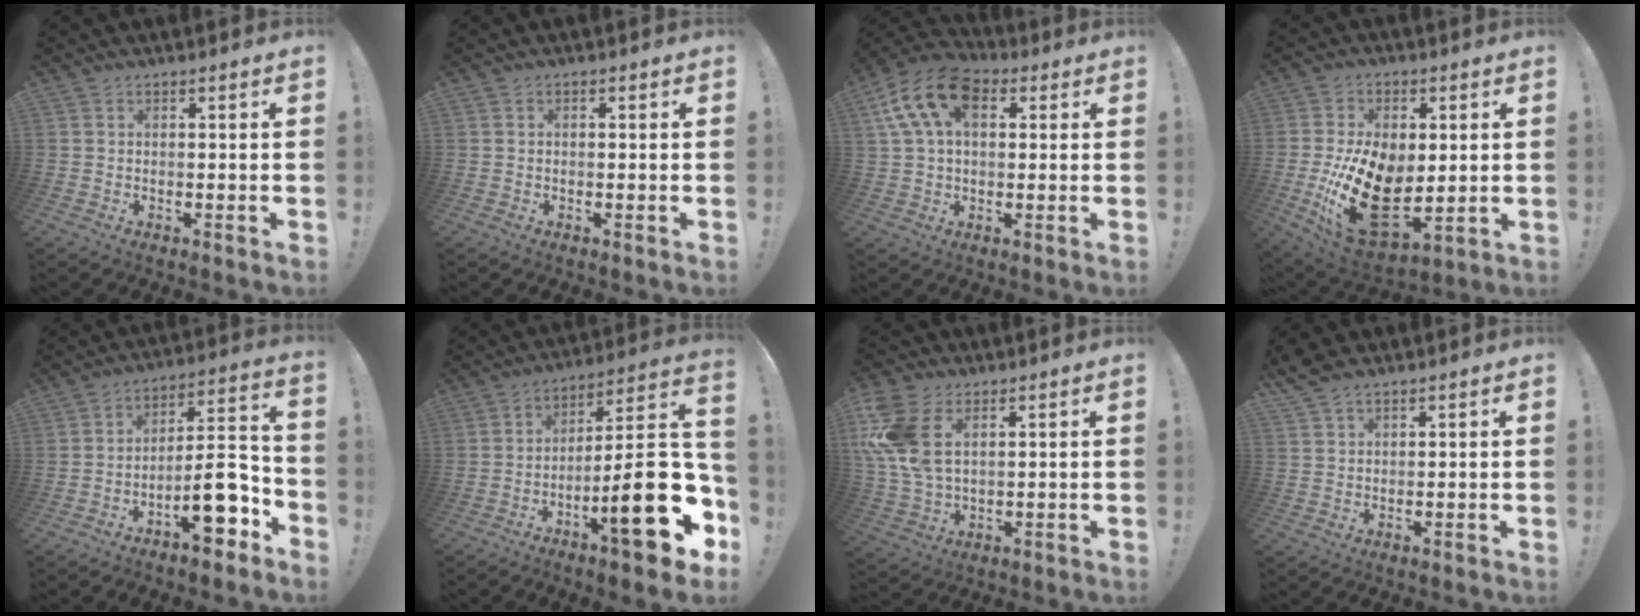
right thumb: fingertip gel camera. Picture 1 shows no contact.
{"total": 0.5, "force": [-0.3, 0.3, 0.2], "torque": [-0.007, 0.003, -0.006]}
{"total": 16.0, "force": [5.6, 10.0, 11.2], "torque": [-0.223, -0.004, 0.104]}
{"total": 23.0, "force": [-3.1, 14.7, 17.4], "torque": [-0.323, -0.001, -0.039]}
{"total": 13.9, "force": [-7.2, 5.0, 10.8], "torque": [-0.136, 0.047, -0.116]}
{"total": 23.8, "force": [-8.2, 6.0, 21.5], "torque": [-0.316, 0.040, -0.128]}
{"total": 13.4, "force": [4.8, 8.0, 9.6], "torque": [-0.205, -0.013, 0.094]}
{"total": 4.1, "force": [3.4, 1.4, 1.8], "torque": [-0.034, -0.016, 0.066]}